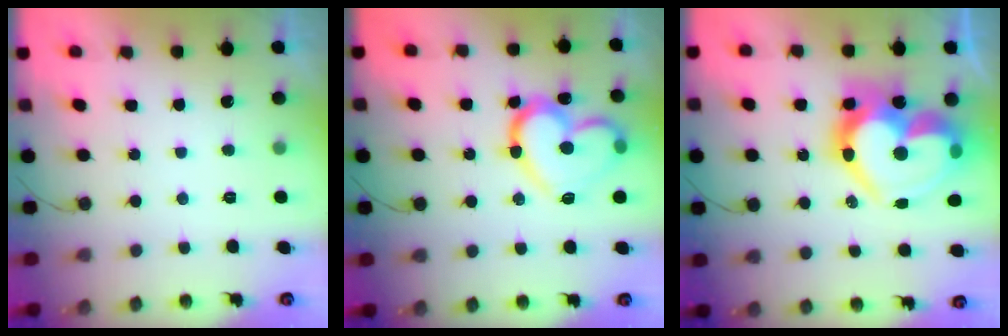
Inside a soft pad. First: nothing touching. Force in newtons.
{"total": 18.9, "press": 18.8, "slide": 1.2}
{"total": 27.0, "press": 26.9, "slide": 2.6}